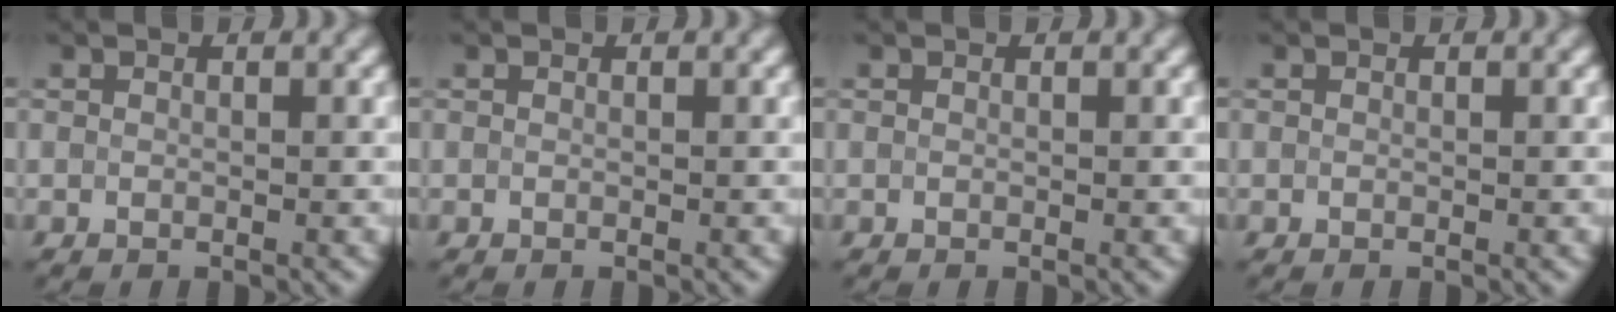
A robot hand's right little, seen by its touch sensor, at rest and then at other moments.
{"total": 0.0}
{"total": 0.0}
{"total": 0.0}